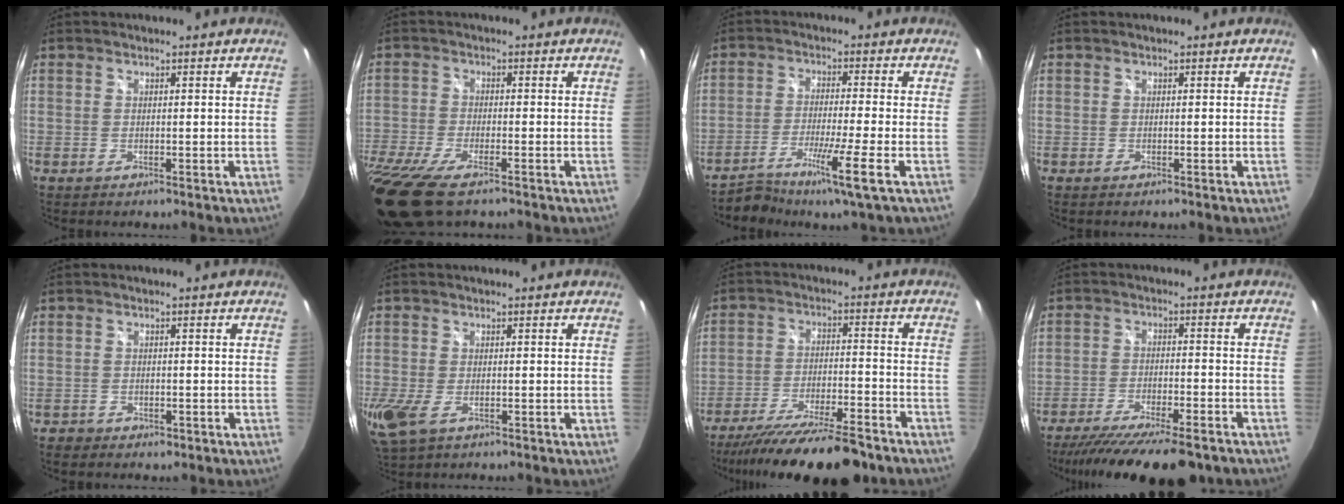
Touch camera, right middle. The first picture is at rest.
{"total": 15.2, "force": [-10.4, 4.9, 9.9], "torque": [-0.231, -0.069, -0.188]}
{"total": 7.1, "force": [-4.3, -0.9, 5.5], "torque": [-0.118, -0.010, -0.085]}
{"total": 0.0}
{"total": 2.1, "force": [-1.2, 1.5, 0.6], "torque": [-0.014, -0.003, -0.020]}
{"total": 7.3, "force": [-2.8, 4.2, 5.4], "torque": [-0.120, -0.026, -0.047]}
{"total": 19.8, "force": [-16.5, 2.9, 10.4], "torque": [-0.198, -0.046, -0.258]}
{"total": 19.3, "force": [-15.7, 4.3, 10.3], "torque": [-0.196, -0.046, -0.239]}